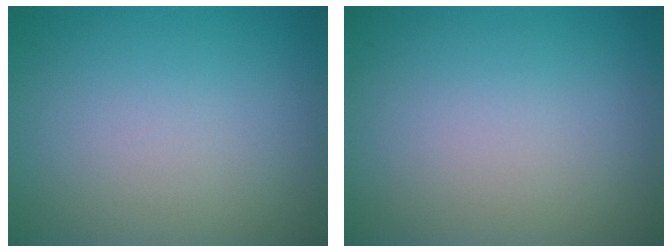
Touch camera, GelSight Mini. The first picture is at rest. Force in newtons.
{"total": 0.0}